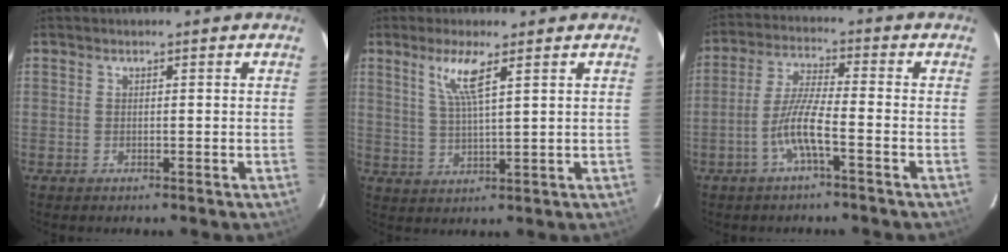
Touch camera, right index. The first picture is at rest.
{"total": 5.9, "force": [3.1, 0.3, 5.0], "torque": [-0.101, -0.004, 0.063]}
{"total": 6.8, "force": [-3.2, 0.3, 5.9], "torque": [-0.128, 0.004, -0.063]}